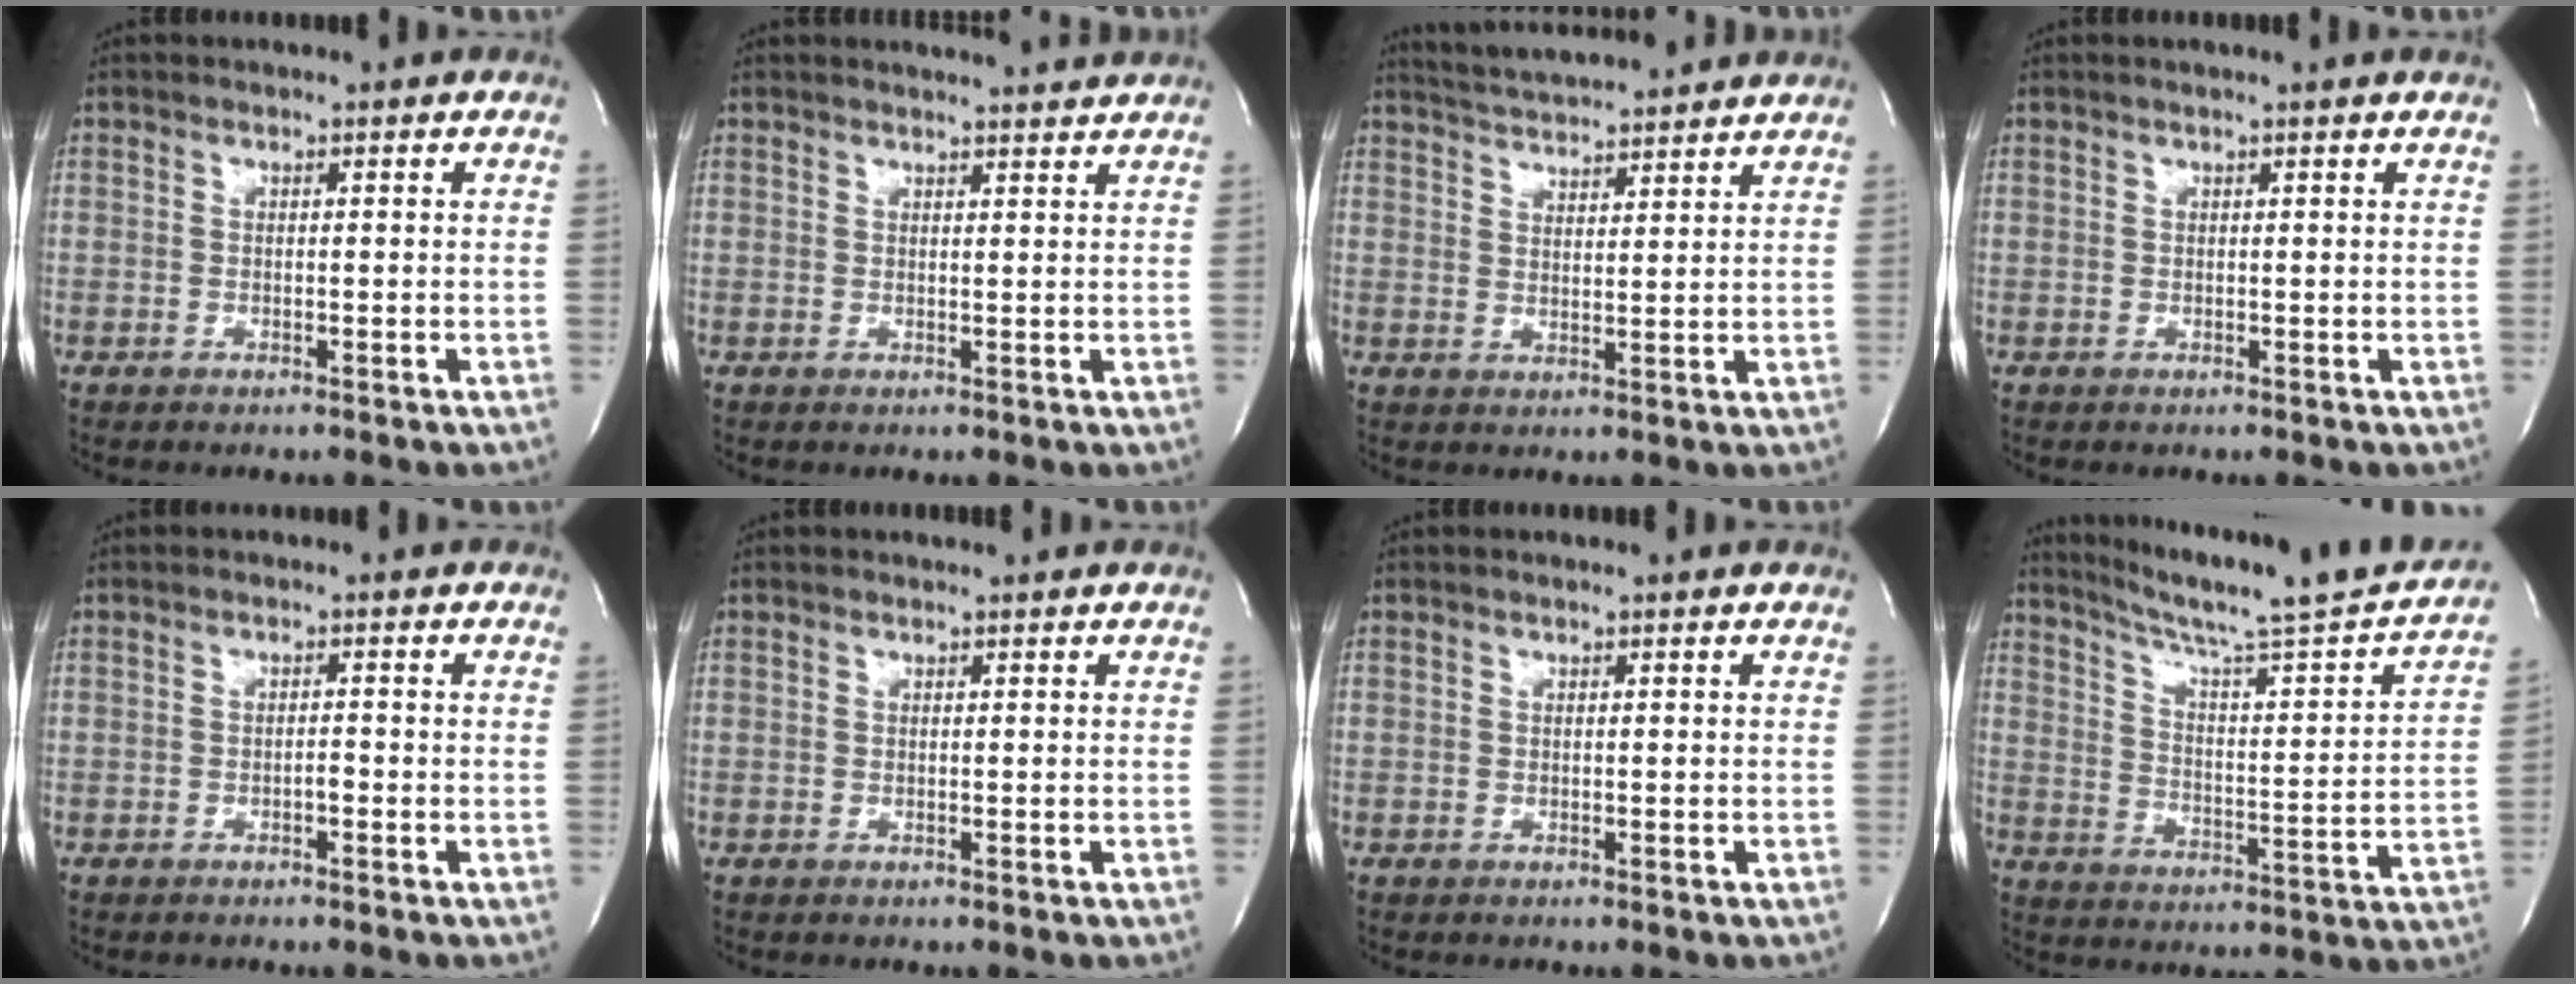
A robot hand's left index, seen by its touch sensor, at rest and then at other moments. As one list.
[{"total": 4.8, "force": [4.7, -0.3, 1.0], "torque": [-0.019, 0.002, 0.050]}, {"total": 11.2, "force": [10.6, 0.5, 3.7], "torque": [-0.073, 0.023, 0.157]}, {"total": 1.8, "force": [1.6, -0.4, 0.8], "torque": [-0.020, 0.009, 0.024]}, {"total": 0.8, "force": [-0.4, 0.2, 0.6], "torque": [-0.011, 0.002, -0.008]}, {"total": 0.9, "force": [0.9, -0.2, 0.1], "torque": [-0.007, -0.001, 0.013]}, {"total": 0.6, "force": [0.6, -0.1, 0.3], "torque": [-0.007, 0.001, 0.013]}, {"total": 22.5, "force": [19.9, 0.6, 10.6], "torque": [-0.159, -0.039, 0.267]}]